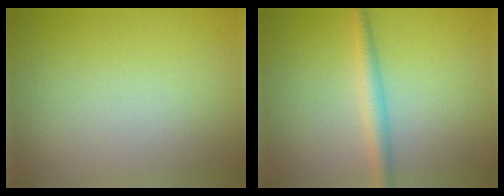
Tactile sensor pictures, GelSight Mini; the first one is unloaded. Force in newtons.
{"total": 2.2, "press": 2.2, "slide": 0.1}